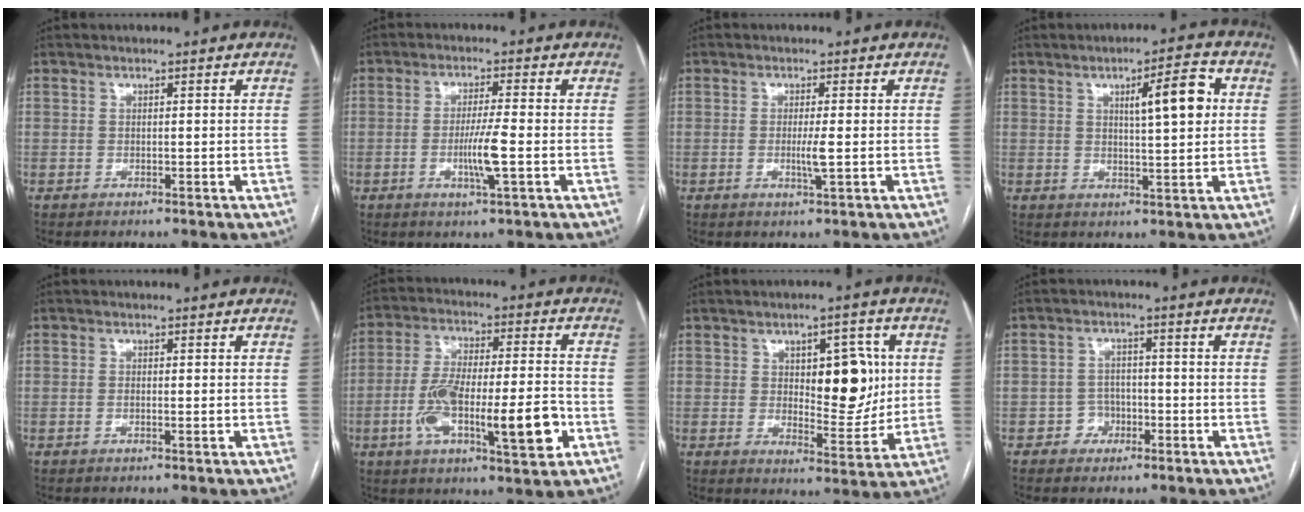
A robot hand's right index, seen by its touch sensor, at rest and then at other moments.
{"total": 5.7, "force": [-1.4, -0.2, 5.5], "torque": [-0.104, -0.011, -0.025]}
{"total": 2.7, "force": [-0.3, -0.1, 2.6], "torque": [-0.052, -0.007, -0.005]}
{"total": 7.8, "force": [2.1, 1.2, 7.4], "torque": [-0.110, 0.010, 0.031]}
{"total": 1.1, "force": [-0.2, 0.3, 1.1], "torque": [-0.019, -0.002, -0.001]}
{"total": 16.1, "force": [-4.7, 3.6, 14.9], "torque": [-0.264, 0.006, -0.072]}
{"total": 9.9, "force": [2.0, 4.1, 8.8], "torque": [-0.111, 0.009, 0.035]}
{"total": 3.2, "force": [-1.5, 2.8, 0.5], "torque": [0.001, 0.014, -0.026]}